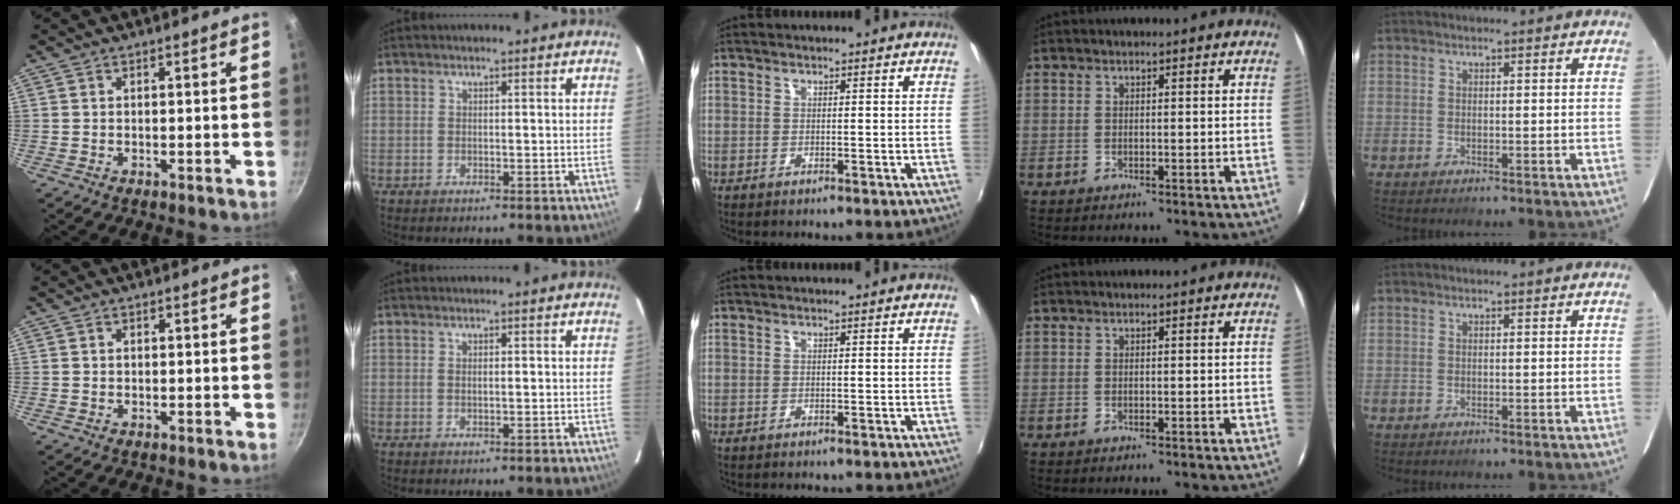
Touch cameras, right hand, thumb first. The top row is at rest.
{"thumb": {"total": 0.8, "force": [0.1, 0.7, 0.4], "torque": [-0.005, 0.005, 0.001]}, "index": {"total": 1.0, "force": [0.1, 0.3, 0.9], "torque": [-0.016, 0.002, 0.001]}}